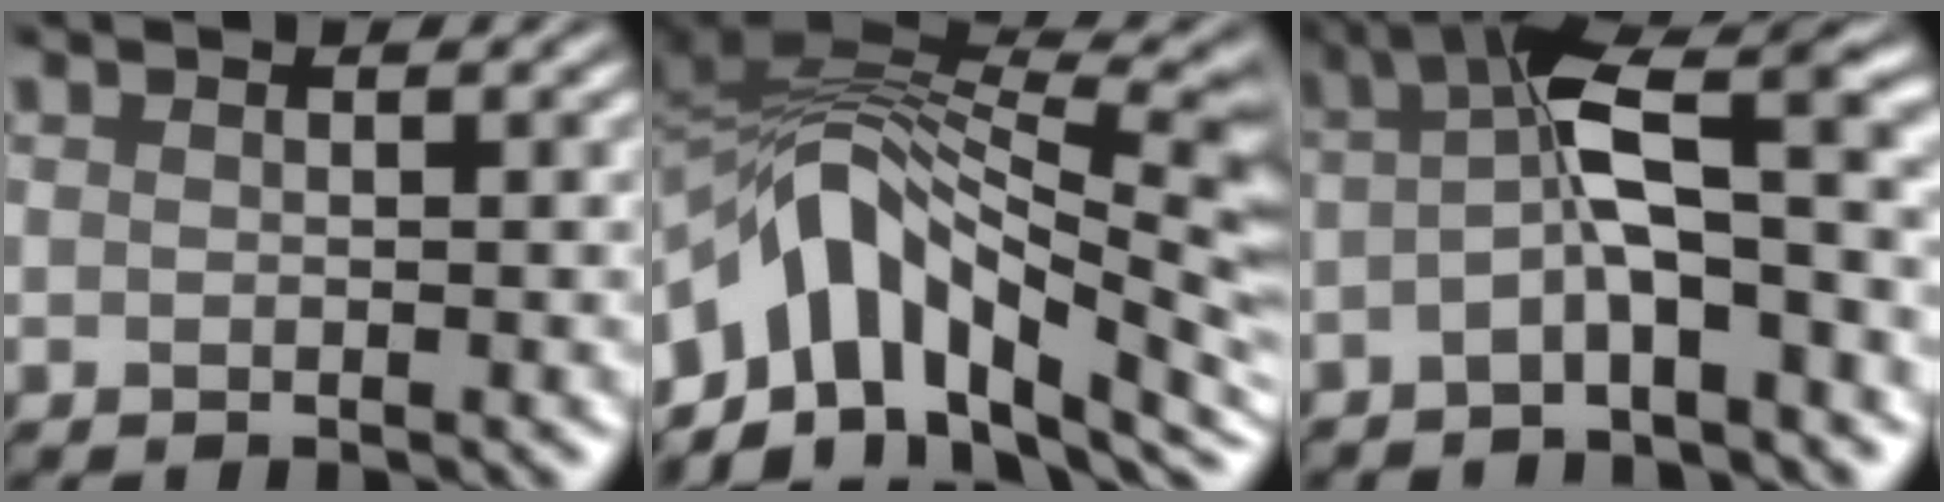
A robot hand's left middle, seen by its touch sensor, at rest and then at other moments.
{"total": 11.4, "force": [-3.8, 6.8, 8.3], "torque": [-0.180, 0.010, -0.038]}
{"total": 6.6, "force": [-1.4, 0.8, 6.4], "torque": [-0.126, 0.026, -0.017]}